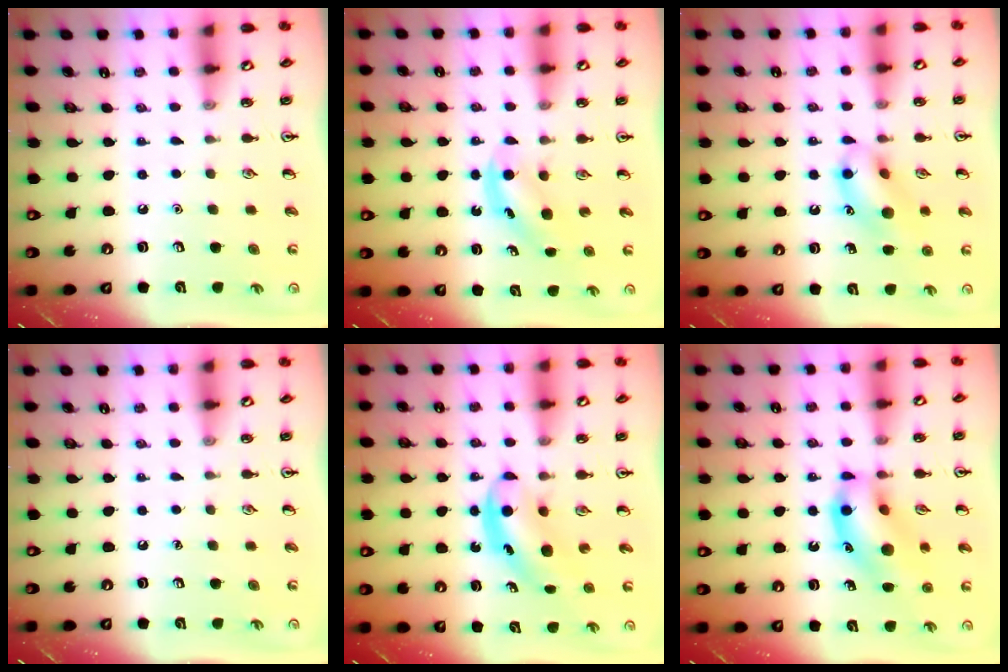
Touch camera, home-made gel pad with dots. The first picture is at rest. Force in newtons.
{"total": 4.0, "press": 4.0, "slide": 0.8}
{"total": 12.7, "press": 12.6, "slide": 1.7}
{"total": 0.0}
{"total": 5.7, "press": 5.6, "slide": 0.7}
{"total": 14.6, "press": 14.4, "slide": 2.1}